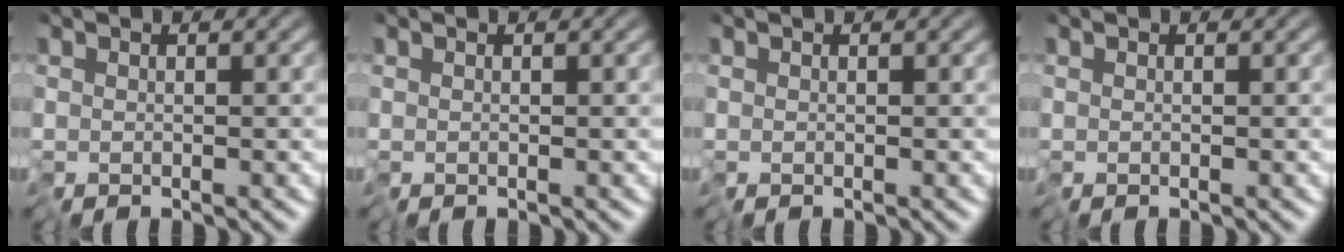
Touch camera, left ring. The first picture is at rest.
{"total": 0.0}
{"total": 0.0}
{"total": 0.0}